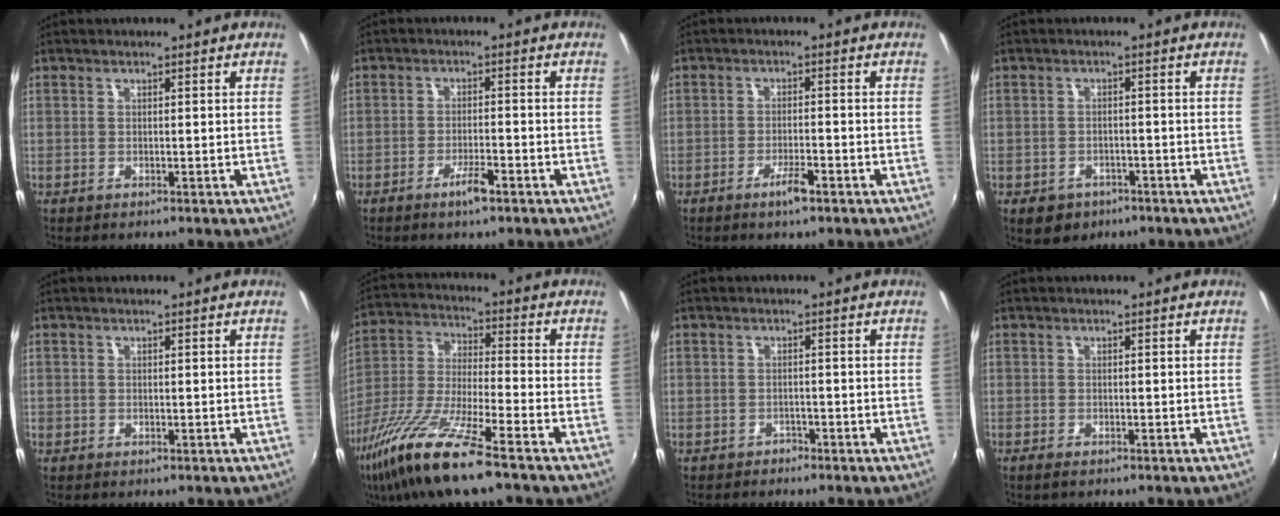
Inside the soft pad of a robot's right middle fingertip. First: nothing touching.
{"total": 3.6, "force": [-2.6, 0.7, 2.5], "torque": [-0.058, -0.005, -0.045]}
{"total": 3.4, "force": [-2.4, 0.7, 2.3], "torque": [-0.054, -0.004, -0.043]}
{"total": 5.9, "force": [-3.4, 4.3, 2.1], "torque": [-0.055, -0.012, -0.044]}
{"total": 0.7, "force": [-0.4, 0.6, 0.3], "torque": [-0.005, -0.002, -0.008]}
{"total": 17.3, "force": [-11.9, 1.7, 12.5], "torque": [-0.262, -0.038, -0.226]}
{"total": 1.8, "force": [-1.3, 1.2, -0.2], "torque": [-0.001, 0.007, -0.020]}
{"total": 1.2, "force": [-0.9, 0.1, 0.8], "torque": [-0.015, -0.003, -0.016]}